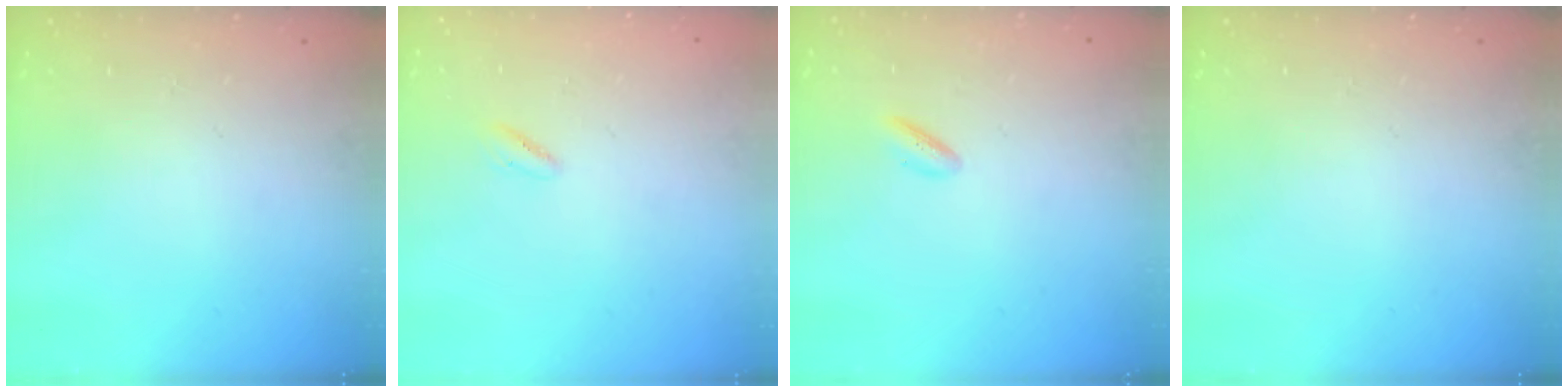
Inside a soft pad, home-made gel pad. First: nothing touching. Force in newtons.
{"total": 2.3, "press": 2.2, "slide": 0.7}
{"total": 2.2, "press": 2.2, "slide": 0.5}
{"total": 0.0}